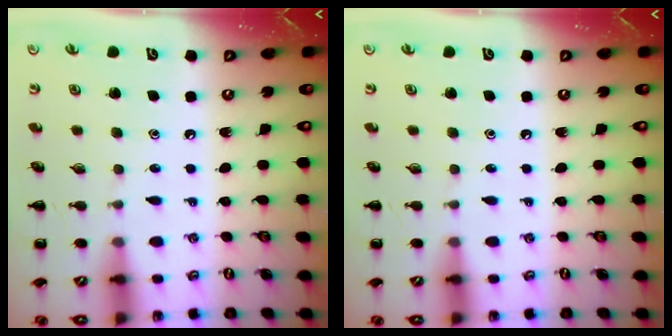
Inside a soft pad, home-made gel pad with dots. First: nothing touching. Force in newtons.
{"total": 0.0}